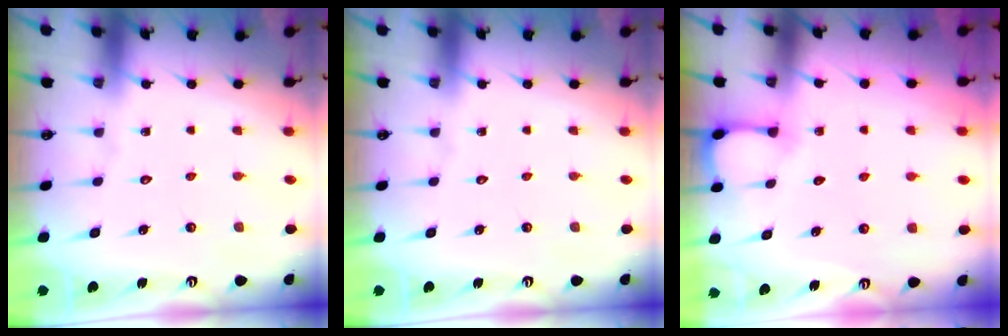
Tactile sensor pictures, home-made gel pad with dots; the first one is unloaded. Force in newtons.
{"total": 0.0}
{"total": 4.3, "press": 4.3, "slide": 0.4}